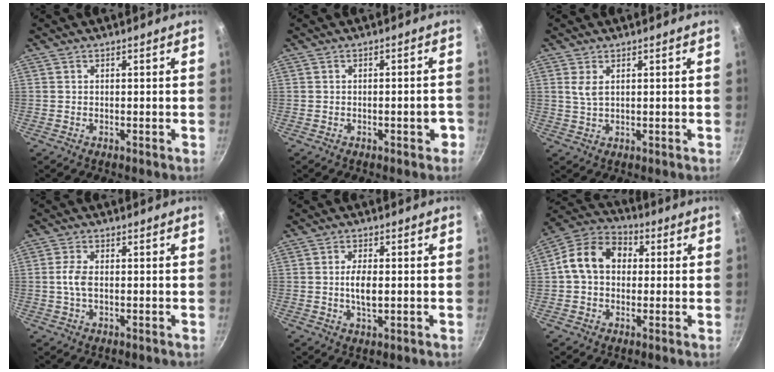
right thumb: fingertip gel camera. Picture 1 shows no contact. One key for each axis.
{"total": 3.2, "fx": -1.5, "fy": 1.2, "fz": 2.5, "tx": -0.017, "ty": 0.014, "tz": -0.021}
{"total": 2.7, "fx": 1.0, "fy": 1.3, "fz": 2.1, "tx": -0.041, "ty": -0.006, "tz": 0.022}
{"total": 3.6, "fx": -0.1, "fy": 2.0, "fz": 3.0, "tx": -0.064, "ty": 0.006, "tz": -0.005}
{"total": 4.7, "fx": -0.2, "fy": 2.0, "fz": 4.3, "tx": -0.078, "ty": 0.000, "tz": -0.004}
{"total": 11.9, "fx": 1.2, "fy": 9.3, "fz": 7.4, "tx": -0.096, "ty": 0.029, "tz": -0.003}